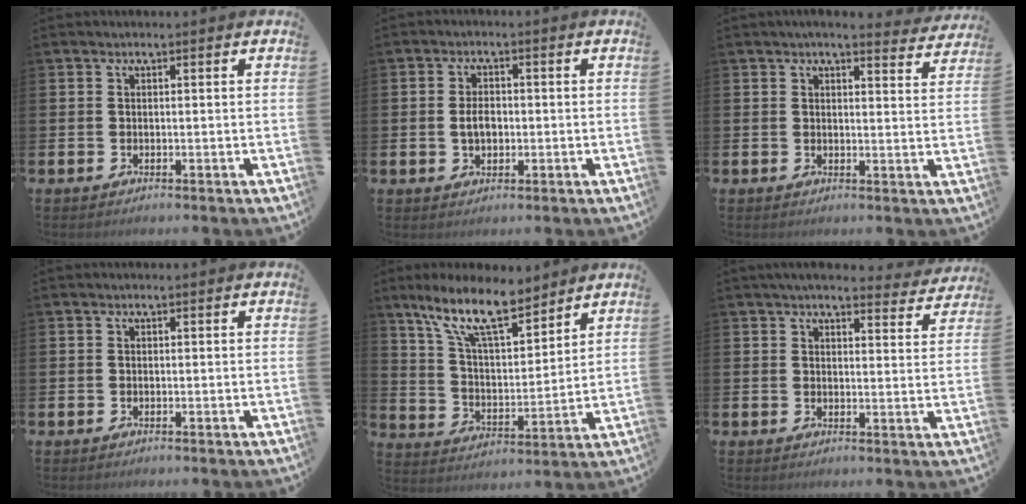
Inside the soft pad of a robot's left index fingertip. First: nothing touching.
{"total": 3.1, "force": [-0.2, 2.0, 2.3], "torque": [-0.027, 0.000, -0.010]}
{"total": 3.7, "force": [3.6, 0.2, 1.0], "torque": [-0.015, -0.019, 0.062]}
{"total": 0.0}
{"total": 12.2, "force": [9.6, 3.5, 6.6], "torque": [-0.145, -0.038, 0.170]}
{"total": 4.8, "force": [4.5, 0.9, 1.4], "torque": [-0.026, -0.022, 0.078]}